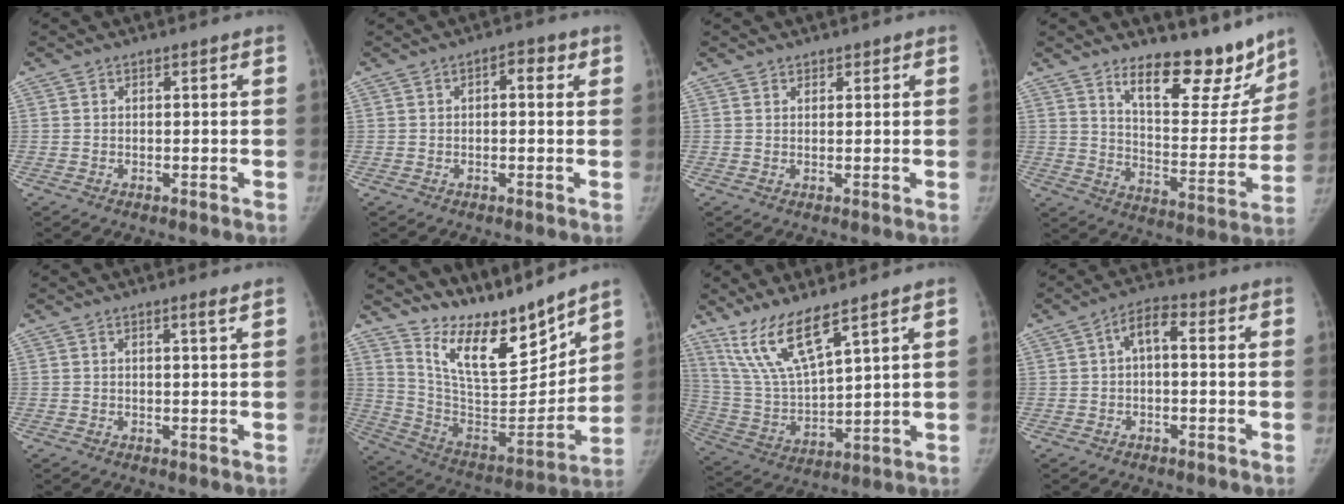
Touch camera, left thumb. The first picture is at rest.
{"total": 3.0, "force": [0.9, 1.6, 2.4], "torque": [-0.016, 0.007, 0.005]}
{"total": 1.1, "force": [0.8, 0.7, -0.2], "torque": [0.022, -0.005, 0.006]}
{"total": 17.2, "force": [13.4, 6.8, 8.5], "torque": [-0.052, -0.108, 0.201]}
{"total": 1.2, "force": [0.7, -0.3, 1.0], "torque": [-0.019, -0.005, 0.013]}
{"total": 18.8, "force": [15.7, 5.5, 8.8], "torque": [-0.090, -0.110, 0.282]}
{"total": 12.3, "force": [8.7, 2.4, 8.3], "torque": [-0.161, -0.046, 0.193]}
{"total": 4.6, "force": [0.3, 2.3, 3.9], "torque": [-0.056, 0.023, -0.004]}